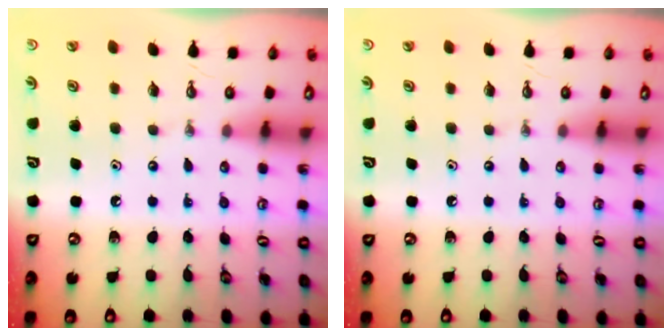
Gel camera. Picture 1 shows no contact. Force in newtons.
{"total": 0.0}